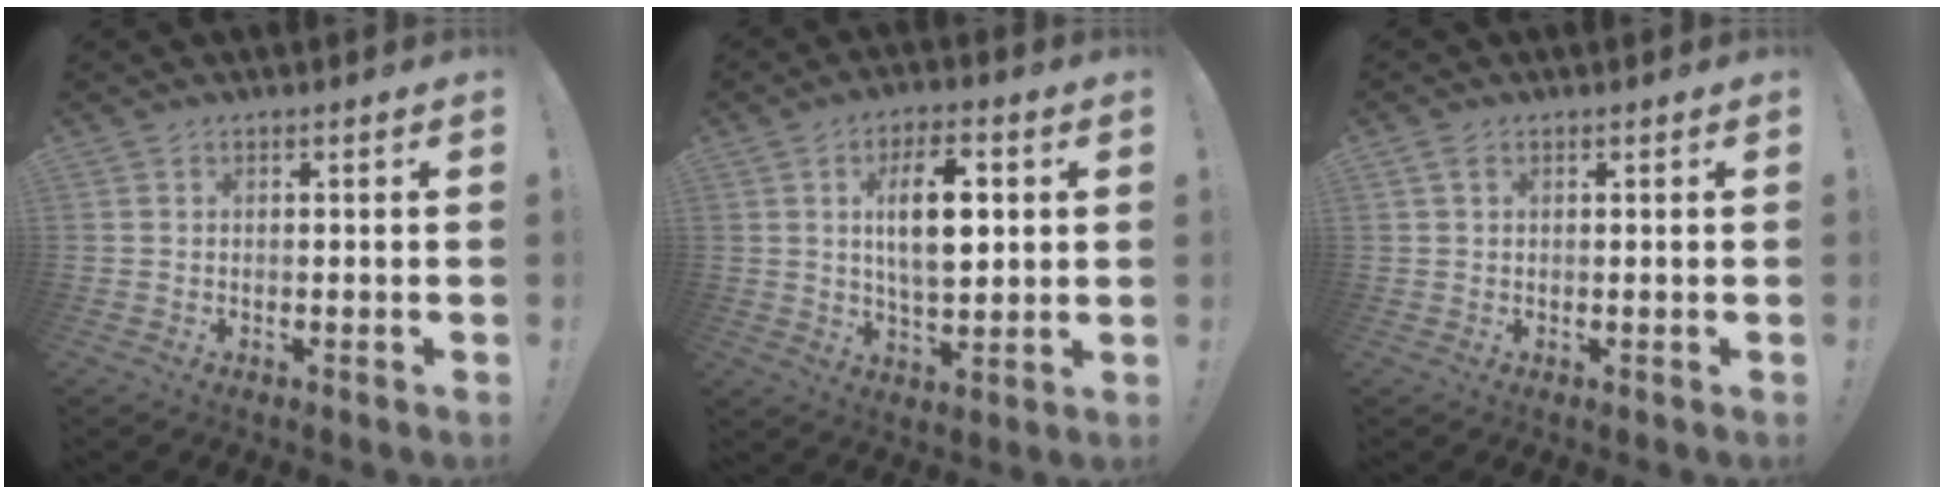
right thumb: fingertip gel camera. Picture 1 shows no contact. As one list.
[{"total": 12.9, "force": [2.7, 6.4, 10.9], "torque": [-0.170, 0.003, 0.042]}, {"total": 1.5, "force": [0.7, 0.9, 1.0], "torque": [-0.014, 0.001, 0.012]}]